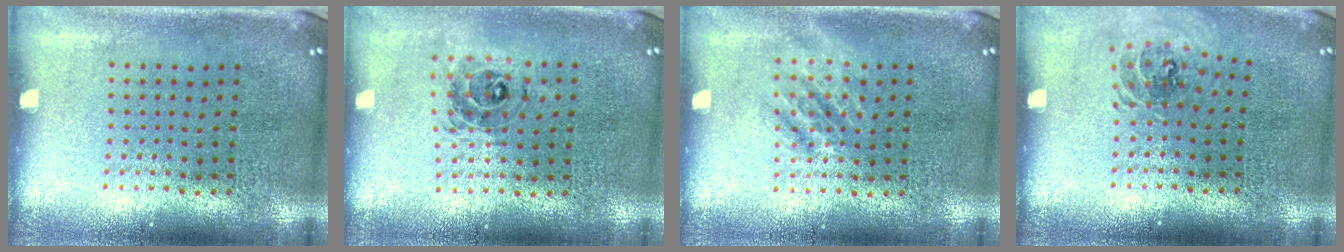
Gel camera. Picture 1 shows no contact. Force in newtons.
{"total": 0.7, "press": 0.7, "slide": 0.2}
{"total": 1.0, "press": 1.0, "slide": 0.2}
{"total": 0.8, "press": 0.8, "slide": 0.1}